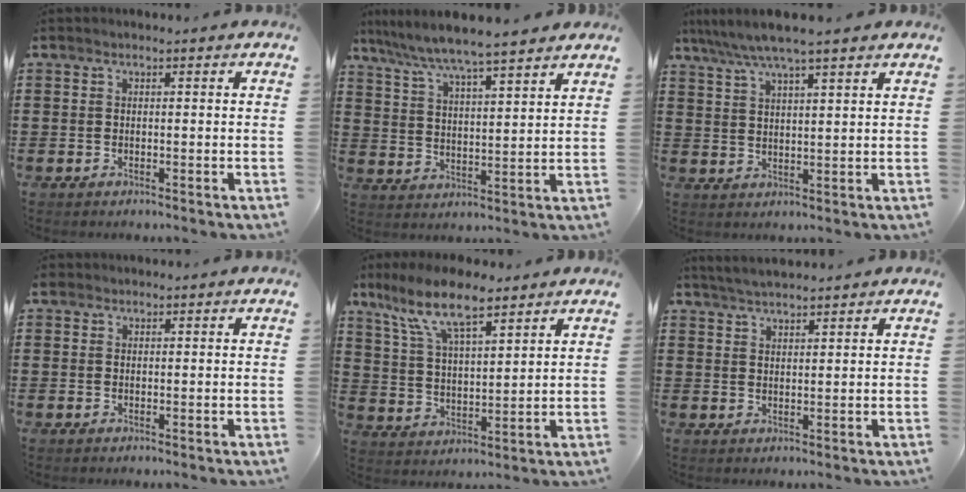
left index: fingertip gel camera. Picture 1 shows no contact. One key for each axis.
{"total": 5.7, "fx": 5.3, "fy": -0.4, "fz": 2.0, "tx": -0.065, "ty": -0.033, "tz": 0.088}
{"total": 5.6, "fx": 4.6, "fy": 0.1, "fz": 3.2, "tx": -0.075, "ty": -0.016, "tz": 0.079}
{"total": 0.9, "fx": 0.6, "fy": 0.6, "fz": 0.3, "tx": -0.009, "ty": 0.005, "tz": 0.012}
{"total": 10.1, "fx": 7.5, "fy": 2.6, "fz": 6.3, "tx": -0.142, "ty": -0.015, "tz": 0.137}
{"total": 2.9, "fx": 2.9, "fy": 0.0, "fz": 0.7, "tx": -0.021, "ty": -0.002, "tz": 0.055}